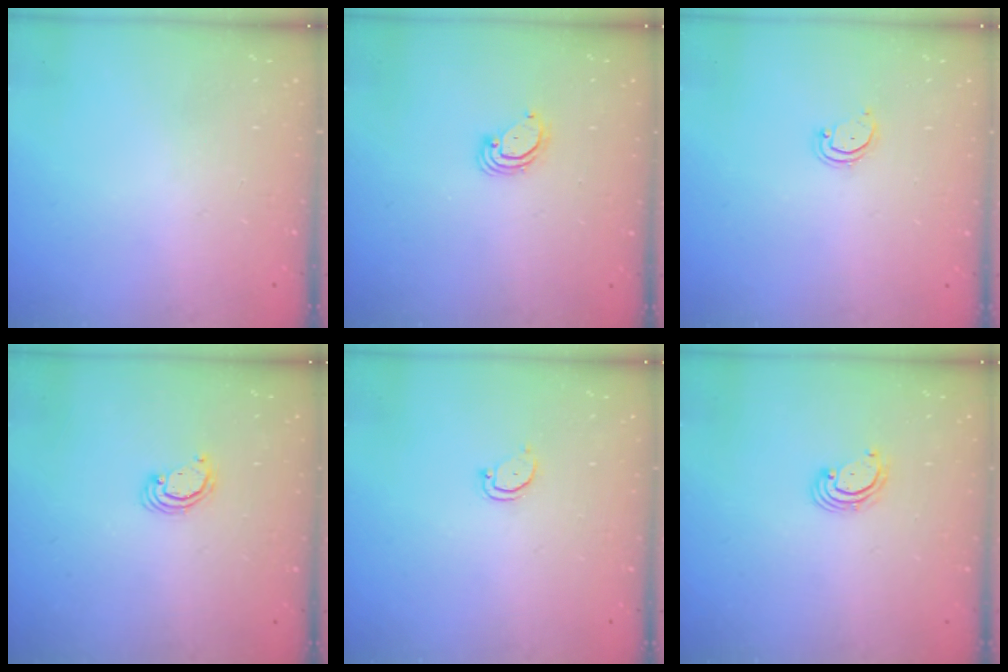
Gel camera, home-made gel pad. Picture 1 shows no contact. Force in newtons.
{"total": 3.8, "press": 3.8, "slide": 0.3}
{"total": 2.6, "press": 2.6, "slide": 0.2}
{"total": 2.3, "press": 2.3, "slide": 0.2}
{"total": 2.5, "press": 2.5, "slide": 0.3}
{"total": 2.7, "press": 2.6, "slide": 0.6}